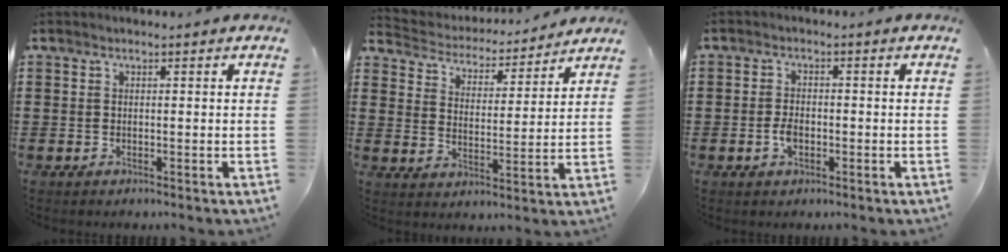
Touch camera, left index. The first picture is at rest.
{"total": 4.0, "force": [4.0, 0.4, -0.1], "torque": [-0.025, -0.034, 0.064]}
{"total": 2.7, "force": [-0.8, 1.5, 2.1], "torque": [-0.049, 0.000, -0.017]}